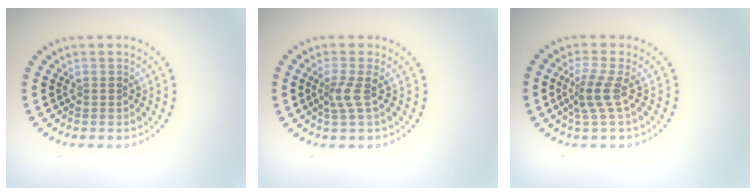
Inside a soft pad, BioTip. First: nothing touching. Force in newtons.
{"total": 1.9, "press": 1.4, "slide": 1.3}
{"total": 2.5, "press": 1.8, "slide": 1.7}